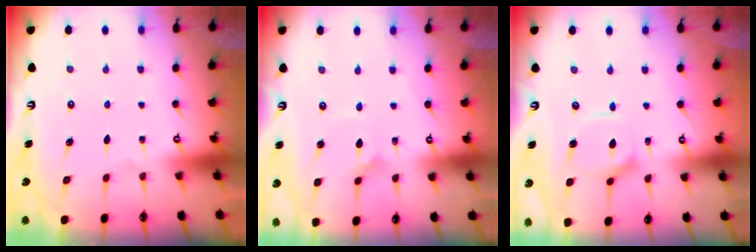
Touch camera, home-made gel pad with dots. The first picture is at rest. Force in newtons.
{"total": 0.7, "press": 0.7, "slide": 0.1}
{"total": 9.9, "press": 9.8, "slide": 1.1}